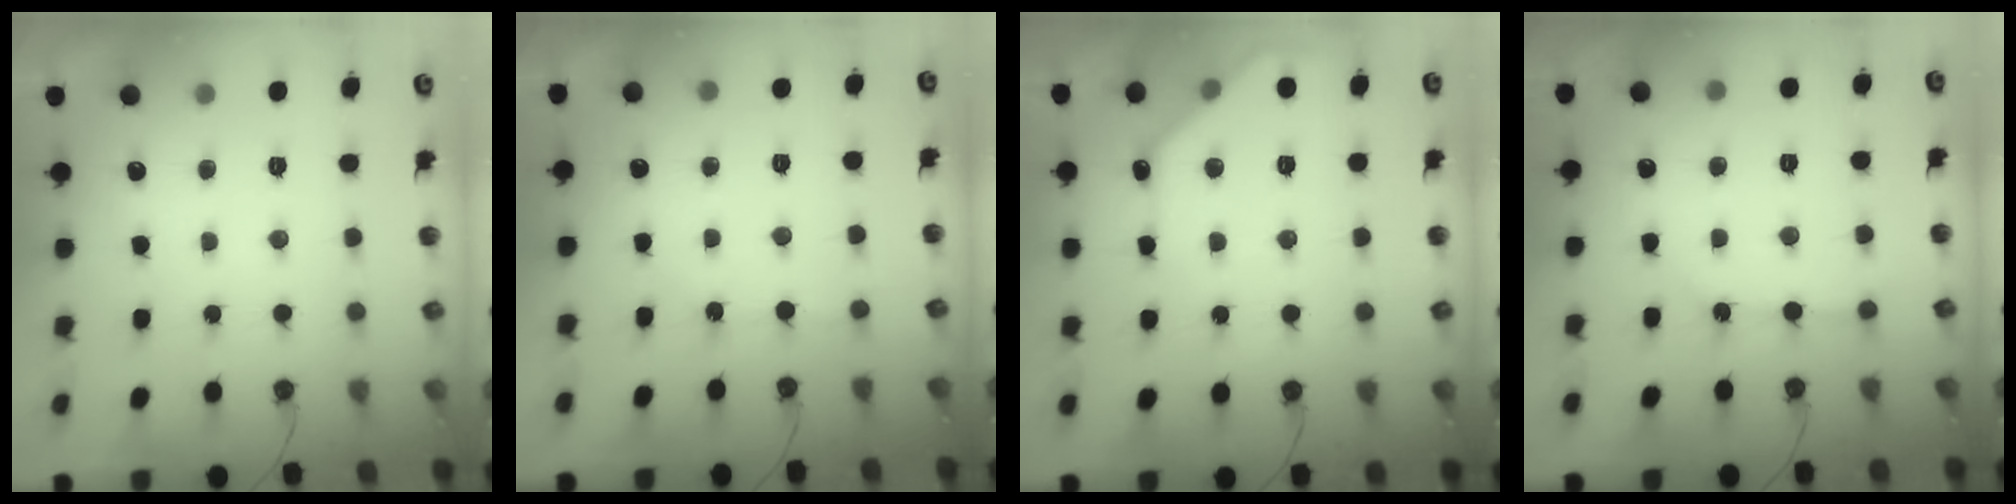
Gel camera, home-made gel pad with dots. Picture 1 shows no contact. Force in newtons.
{"total": 2.4, "press": 2.4, "slide": 0.4}
{"total": 9.5, "press": 9.5, "slide": 0.3}
{"total": 4.8, "press": 4.7, "slide": 0.7}